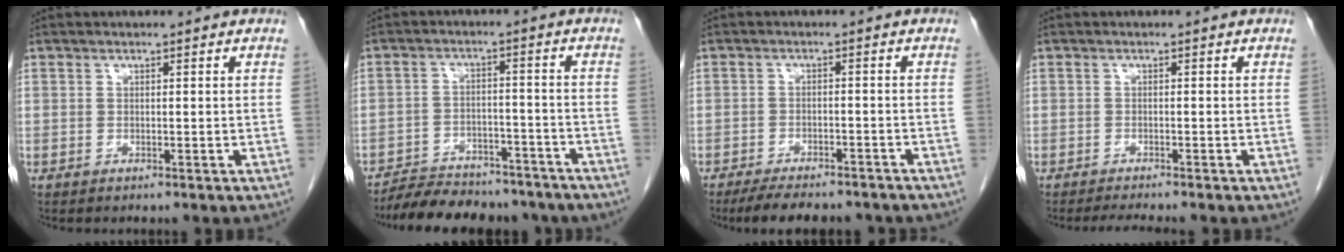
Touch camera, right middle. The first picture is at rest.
{"total": 15.0, "force": [-13.2, 5.1, 5.1], "torque": [-0.082, 0.014, -0.180]}
{"total": 11.1, "force": [-9.7, 2.7, 4.6], "torque": [-0.067, -0.003, -0.129]}
{"total": 2.6, "force": [-2.3, -0.5, 1.0], "torque": [-0.019, -0.009, -0.038]}